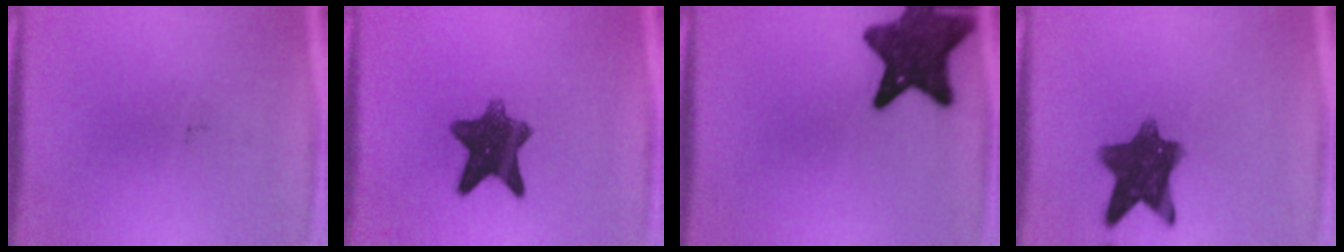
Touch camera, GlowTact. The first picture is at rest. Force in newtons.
{"total": 9.6}
{"total": 11.5}
{"total": 10.1}